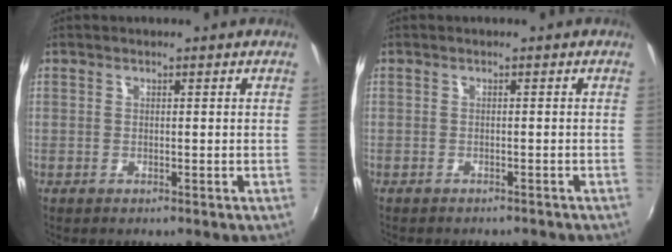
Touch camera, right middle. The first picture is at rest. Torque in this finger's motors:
{"motor_torque": [0.95, -1.19, 0.16, 0.05]}